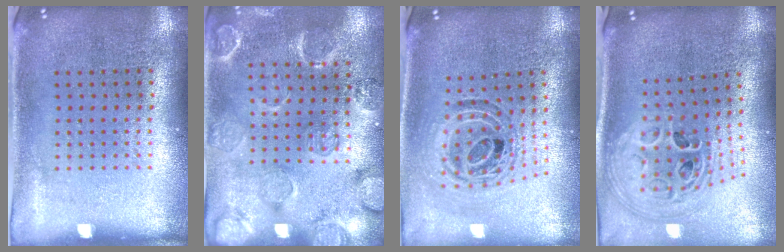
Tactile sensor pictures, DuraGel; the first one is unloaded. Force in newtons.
{"total": 2.5, "press": 2.2, "slide": 1.1}
{"total": 1.1, "press": 1.0, "slide": 0.4}
{"total": 3.0, "press": 2.0, "slide": 2.2}